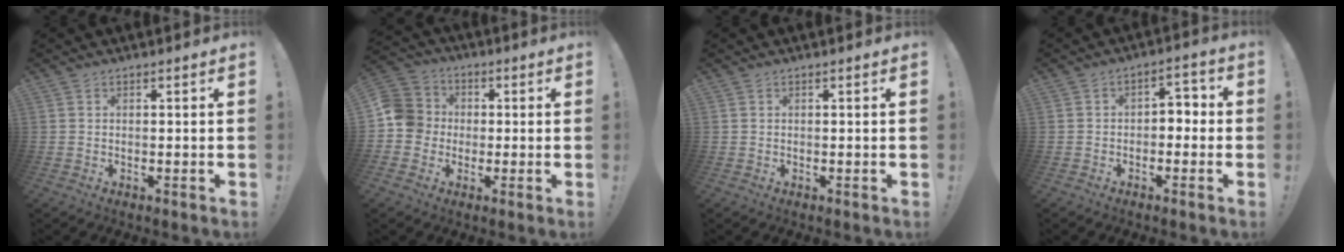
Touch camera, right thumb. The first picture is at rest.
{"total": 9.5, "force": [-1.1, 9.0, 2.8], "torque": [-0.051, 0.021, -0.016]}
{"total": 0.0}
{"total": 4.4, "force": [-2.0, 3.1, 2.3], "torque": [-0.030, 0.017, -0.038]}